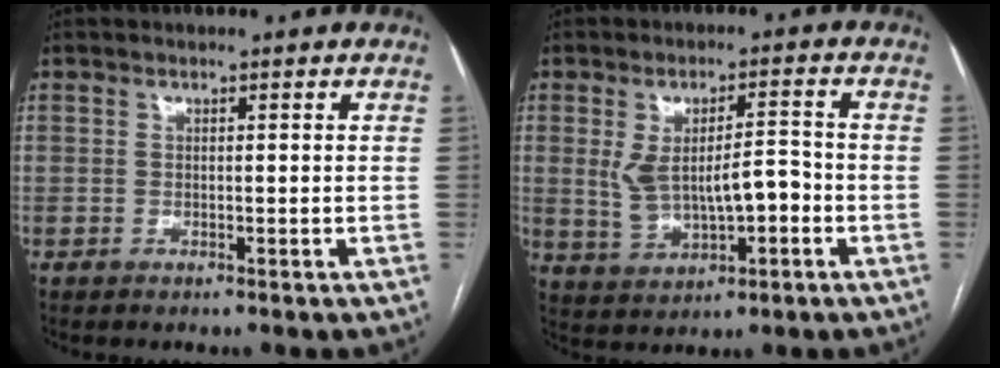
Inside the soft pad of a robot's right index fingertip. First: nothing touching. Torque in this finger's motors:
{"motor_torque": [0.33, -0.09, 0.46, 0.11]}